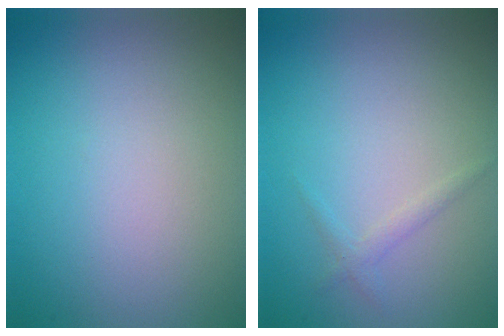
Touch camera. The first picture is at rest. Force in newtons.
{"total": 0.9, "press": 0.9, "slide": 0.1}